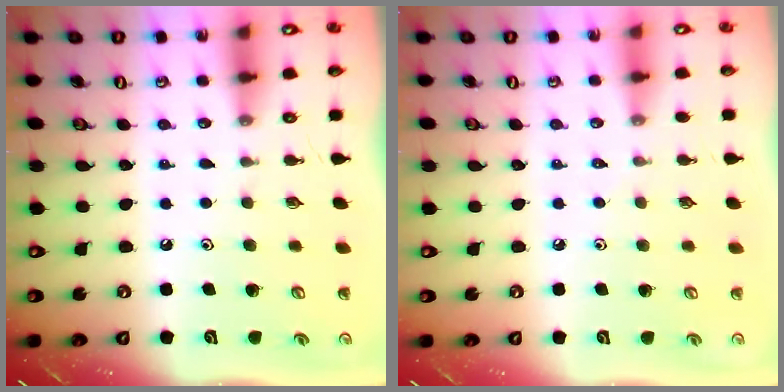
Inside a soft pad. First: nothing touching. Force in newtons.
{"total": 0.6, "press": 0.6, "slide": 0.3}